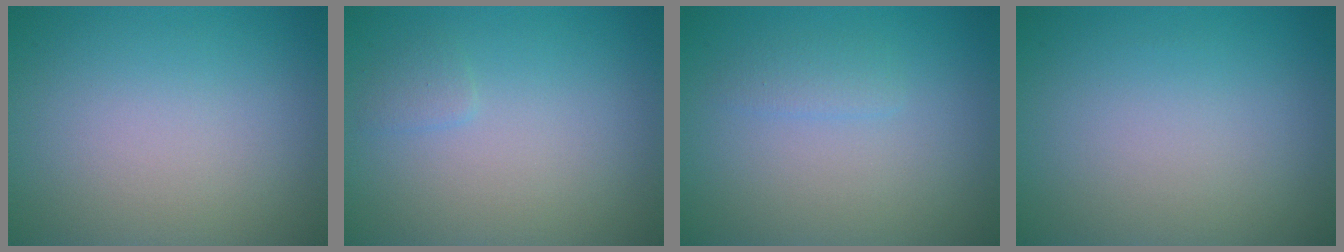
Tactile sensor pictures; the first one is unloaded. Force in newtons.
{"total": 0.7, "press": 0.7, "slide": 0.1}
{"total": 1.1, "press": 1.1, "slide": 0.1}
{"total": 0.0}